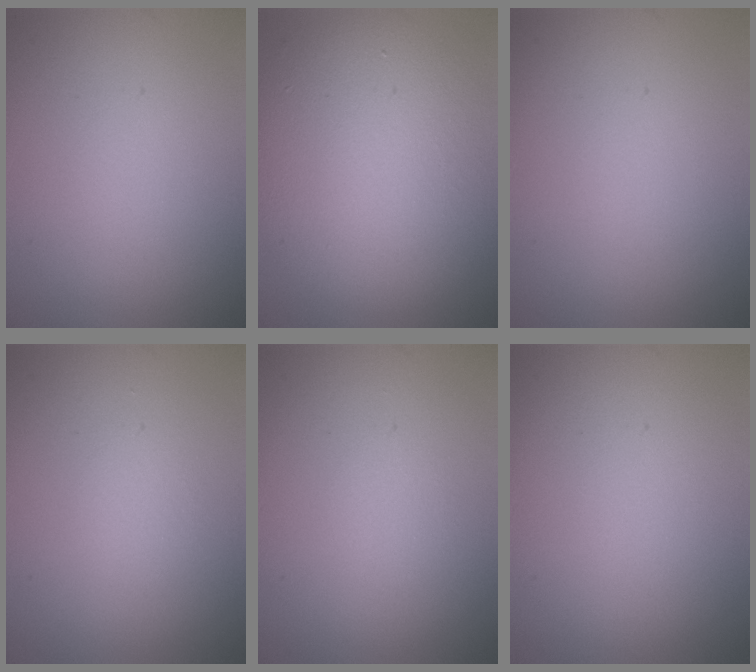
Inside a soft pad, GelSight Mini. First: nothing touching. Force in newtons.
{"total": 11.2, "press": 11.2, "slide": 0.4}
{"total": 0.0}
{"total": 0.7, "press": 0.7, "slide": 0.0}
{"total": 0.5, "press": 0.5, "slide": 0.1}
{"total": 0.0}